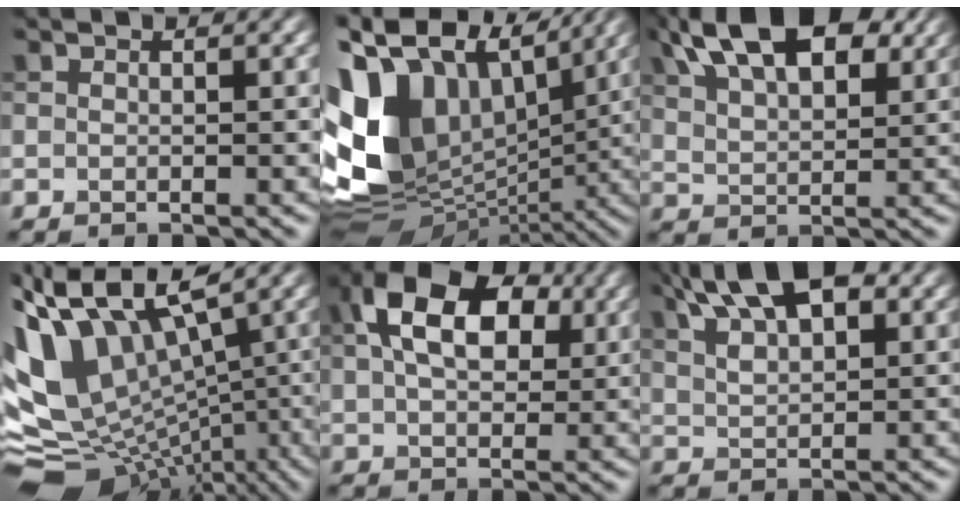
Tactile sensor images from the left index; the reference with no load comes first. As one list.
[{"total": 16.5, "force": [2.2, 11.5, 11.7], "torque": [-0.249, 0.001, 0.059]}, {"total": 11.9, "force": [6.5, 5.8, 8.0], "torque": [-0.132, 0.030, 0.102]}, {"total": 12.6, "force": [-0.7, 7.7, 10.0], "torque": [-0.208, 0.002, 0.017]}, {"total": 10.4, "force": [3.2, 6.5, 7.5], "torque": [-0.139, 0.033, 0.046]}, {"total": 8.3, "force": [4.8, 3.5, 5.7], "torque": [-0.100, 0.030, 0.071]}]